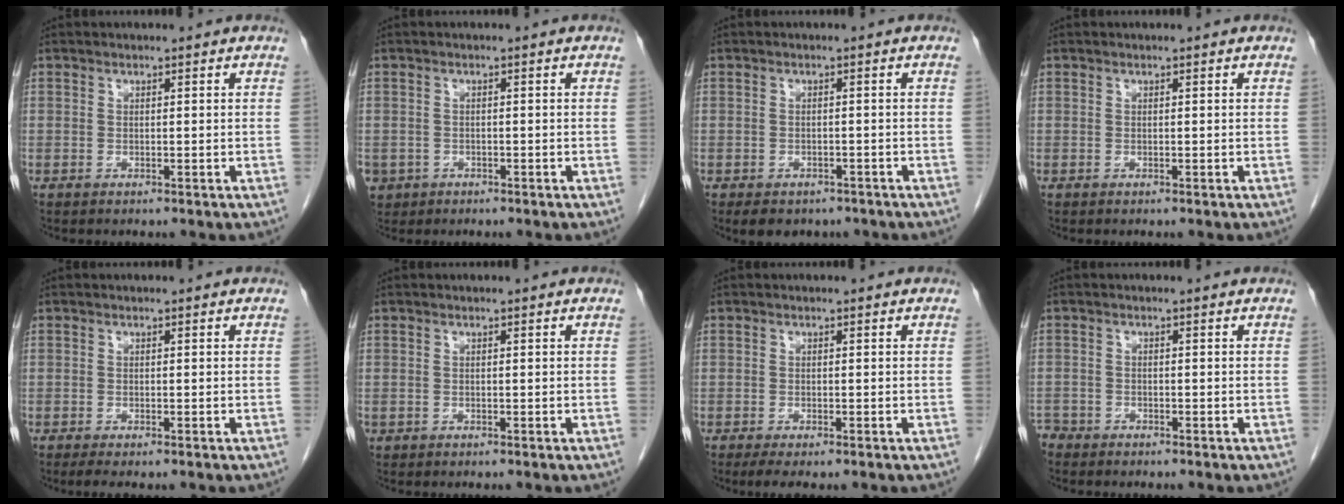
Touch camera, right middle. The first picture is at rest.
{"total": 3.5, "force": [-1.8, 3.0, 0.6], "torque": [-0.009, 0.003, -0.027]}
{"total": 6.6, "force": [-5.0, 3.6, 2.4], "torque": [-0.026, 0.005, -0.062]}
{"total": 0.0}
{"total": 2.6, "force": [-2.0, 0.6, 1.6], "torque": [-0.025, -0.008, -0.027]}
{"total": 0.0}
{"total": 3.4, "force": [-2.5, 0.9, 2.2], "torque": [-0.036, -0.010, -0.035]}
{"total": 2.9, "force": [-2.6, 1.3, 0.2], "torque": [-0.003, 0.000, -0.047]}